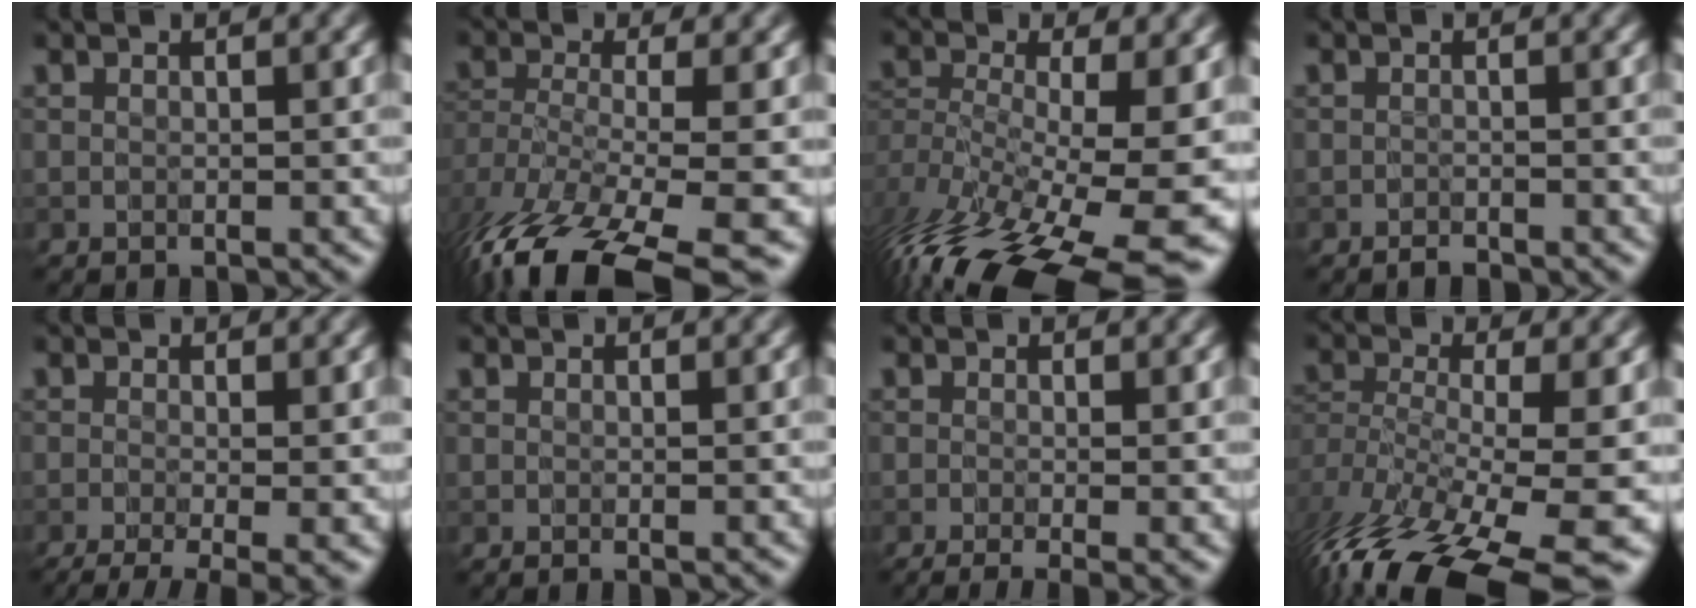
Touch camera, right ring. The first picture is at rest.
{"total": 12.4, "force": [-7.5, 4.6, 8.7], "torque": [-0.198, -0.028, -0.106]}
{"total": 16.5, "force": [-8.2, 6.6, 12.7], "torque": [-0.230, -0.014, -0.104]}
{"total": 0.9, "force": [-0.8, 0.1, 0.3], "torque": [-0.006, 0.002, -0.016]}
{"total": 7.2, "force": [-2.9, 2.7, 6.0], "torque": [-0.088, -0.003, -0.043]}
{"total": 0.5, "force": [-0.1, 0.1, 0.5], "torque": [-0.007, -0.006, -0.001]}
{"total": 5.2, "force": [-1.4, 2.1, 4.5], "torque": [-0.068, -0.008, -0.014]}
{"total": 15.2, "force": [-8.5, 5.4, 11.4], "torque": [-0.247, -0.029, -0.116]}